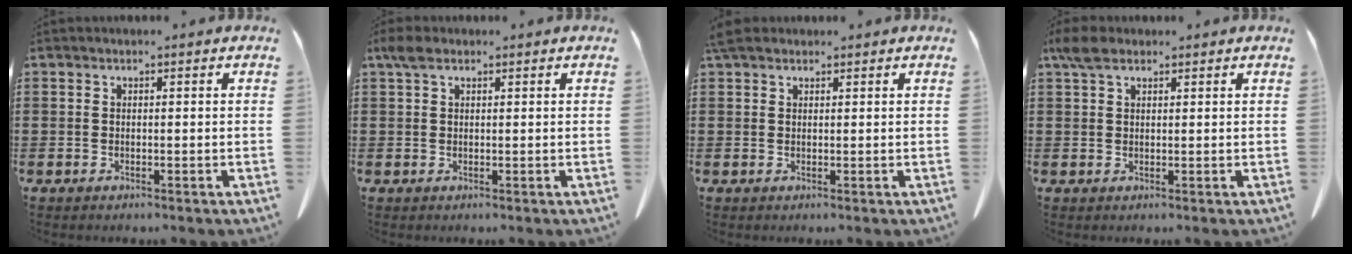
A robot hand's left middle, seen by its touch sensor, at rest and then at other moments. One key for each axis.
{"total": 2.0, "fx": 1.0, "fy": 1.1, "fz": 1.4, "tx": -0.032, "ty": 0.007, "tz": 0.017}
{"total": 2.0, "fx": 1.6, "fy": 0.9, "fz": 0.9, "tx": -0.024, "ty": 0.007, "tz": 0.031}
{"total": 3.3, "fx": 2.0, "fy": 1.6, "fz": 2.0, "tx": -0.046, "ty": 0.009, "tz": 0.037}